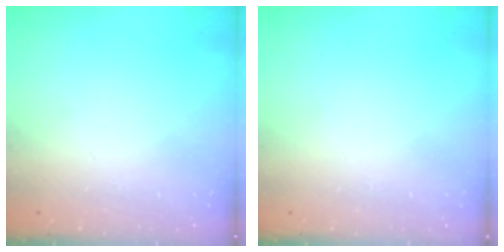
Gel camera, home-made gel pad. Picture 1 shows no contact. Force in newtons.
{"total": 0.0}